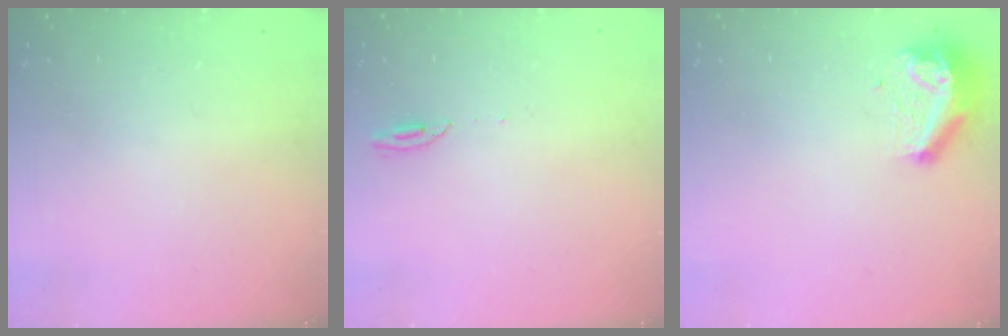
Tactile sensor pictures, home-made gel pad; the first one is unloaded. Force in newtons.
{"total": 3.7, "press": 3.7, "slide": 0.2}
{"total": 9.0, "press": 8.9, "slide": 1.2}